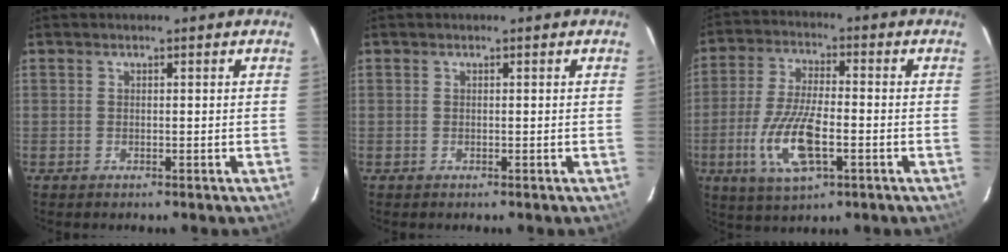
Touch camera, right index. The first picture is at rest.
{"total": 0.0}
{"total": 12.7, "force": [-4.0, 4.5, 11.1], "torque": [-0.235, -0.010, -0.075]}